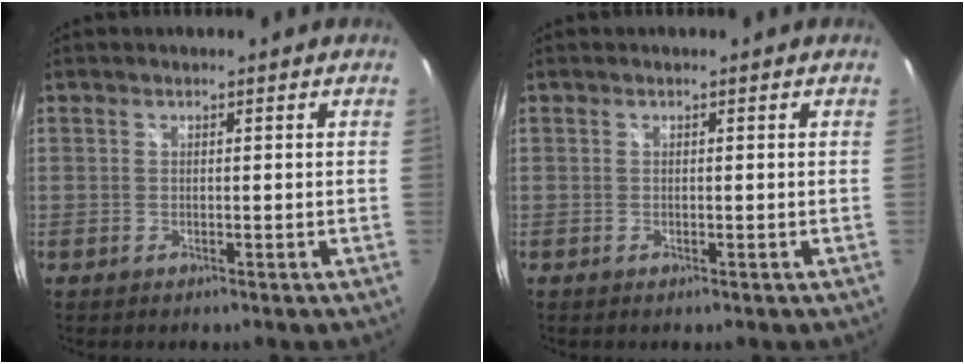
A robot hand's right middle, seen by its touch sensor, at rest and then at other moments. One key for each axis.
{"total": 0.0}